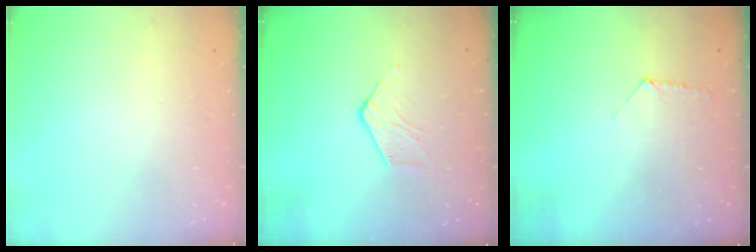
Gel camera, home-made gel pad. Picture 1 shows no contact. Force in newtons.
{"total": 5.9, "press": 5.9, "slide": 0.2}
{"total": 6.0, "press": 6.0, "slide": 0.5}